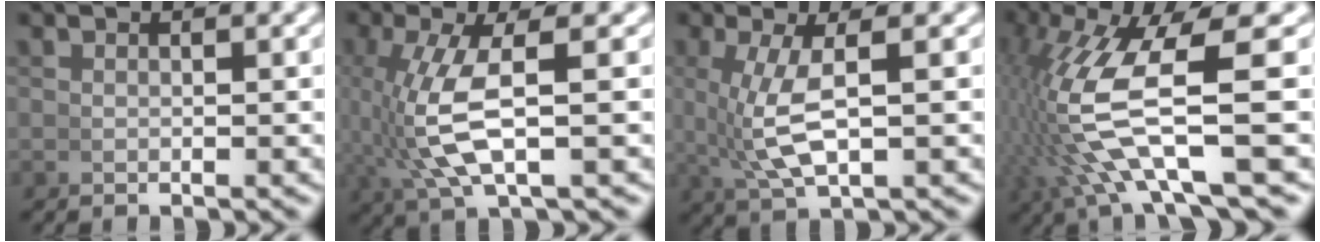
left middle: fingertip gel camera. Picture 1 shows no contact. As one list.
[{"total": 6.2, "force": [-0.1, 1.9, 5.9], "torque": [-0.137, -0.002, 0.009]}, {"total": 5.0, "force": [0.3, 1.5, 4.8], "torque": [-0.095, 0.002, 0.013]}, {"total": 9.8, "force": [0.3, 3.9, 9.0], "torque": [-0.206, -0.012, 0.016]}]